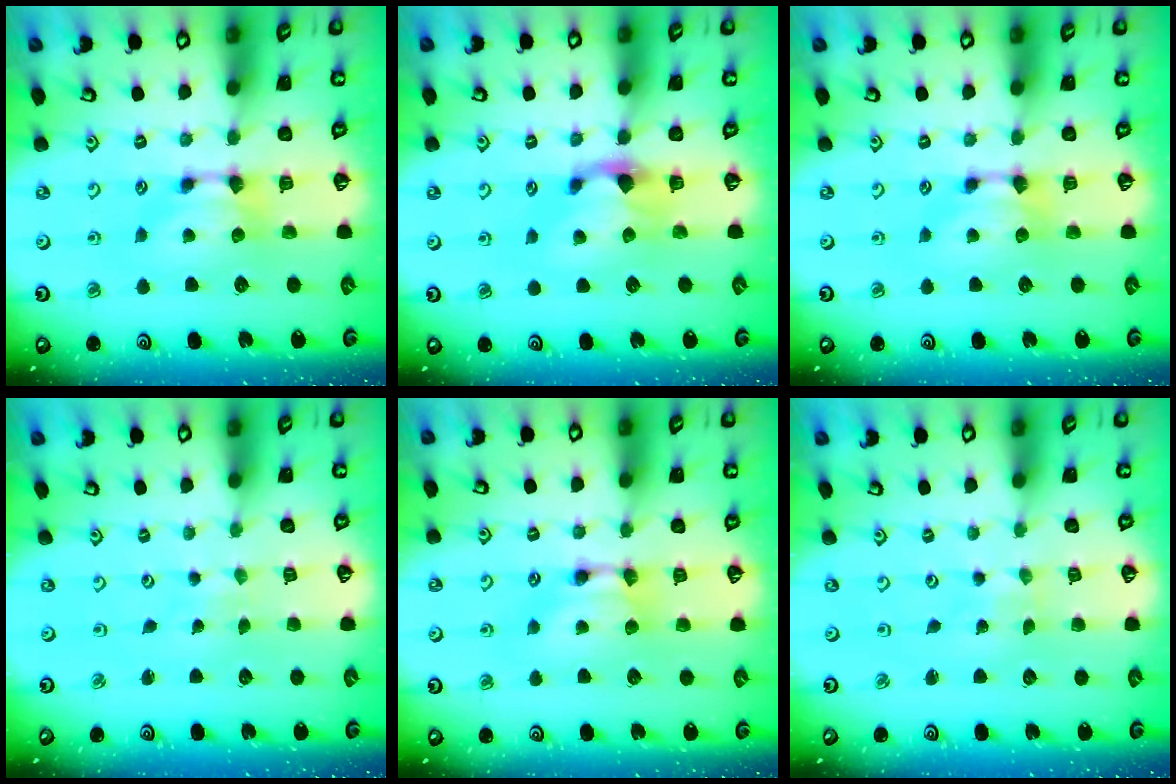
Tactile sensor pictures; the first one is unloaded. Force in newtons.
{"total": 1.1, "press": 0.2, "slide": 1.1}
{"total": 0.0}
{"total": 5.5, "press": 5.5, "slide": 0.3}
{"total": 1.6, "press": 1.6, "slide": 0.2}
{"total": 5.5, "press": 5.5, "slide": 0.3}